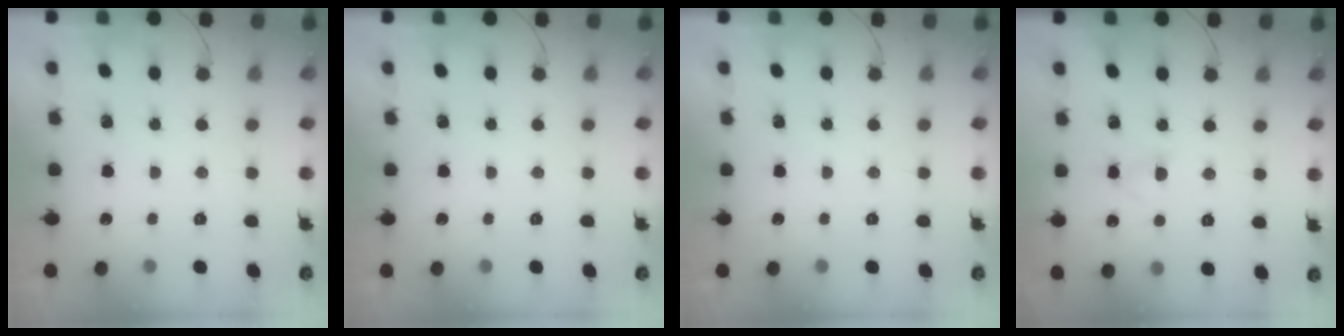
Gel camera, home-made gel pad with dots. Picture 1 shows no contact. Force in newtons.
{"total": 0.0}
{"total": 0.0}
{"total": 2.5, "press": 2.3, "slide": 1.0}